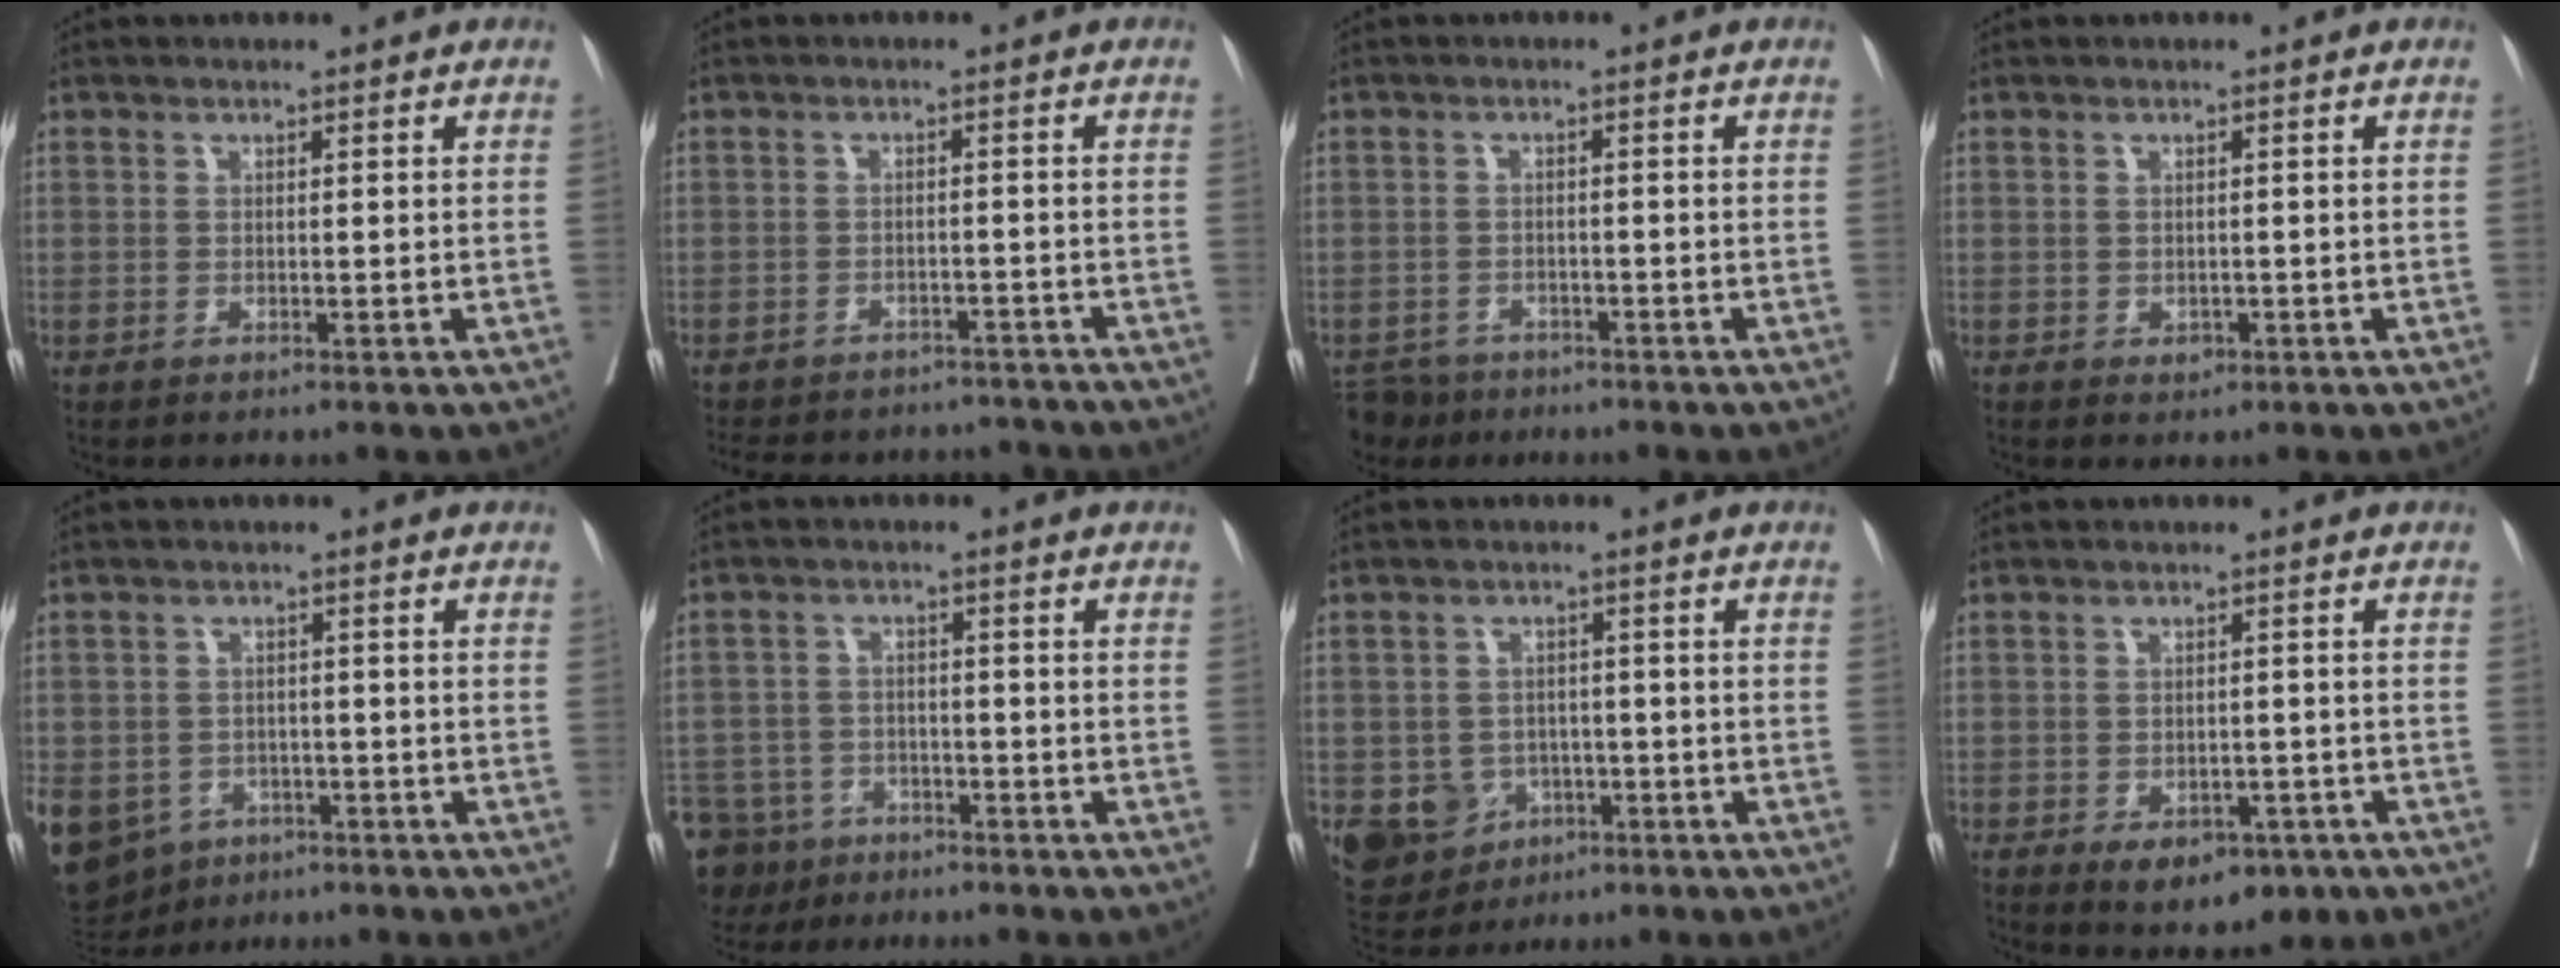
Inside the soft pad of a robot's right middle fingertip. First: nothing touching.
{"total": 15.5, "force": [-14.0, 5.4, 4.0], "torque": [-0.101, 0.008, -0.177]}
{"total": 4.5, "force": [-3.7, 2.5, 0.2], "torque": [0.003, -0.002, -0.065]}
{"total": 1.1, "force": [-0.4, 0.9, 0.6], "torque": [-0.009, 0.000, -0.001]}
{"total": 15.9, "force": [-7.7, 12.6, 6.0], "torque": [-0.176, -0.002, -0.101]}
{"total": 11.9, "force": [-8.3, 8.0, 3.1], "torque": [-0.090, -0.003, -0.130]}
{"total": 9.2, "force": [-3.4, 8.1, 2.8], "torque": [-0.066, 0.007, -0.042]}
{"total": 7.7, "force": [-4.4, 4.4, 4.5], "torque": [-0.049, 0.005, -0.056]}